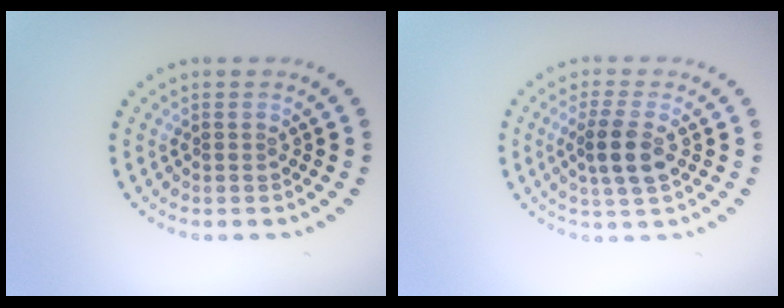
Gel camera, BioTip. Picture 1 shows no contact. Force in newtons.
{"total": 3.6, "press": 3.3, "slide": 1.3}